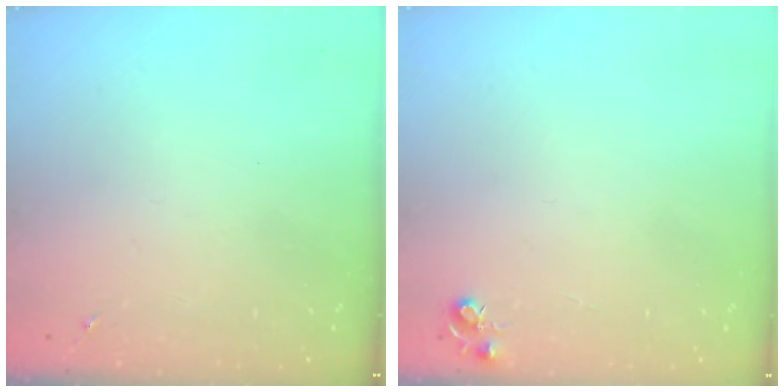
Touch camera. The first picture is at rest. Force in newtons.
{"total": 5.1, "press": 5.0, "slide": 0.5}